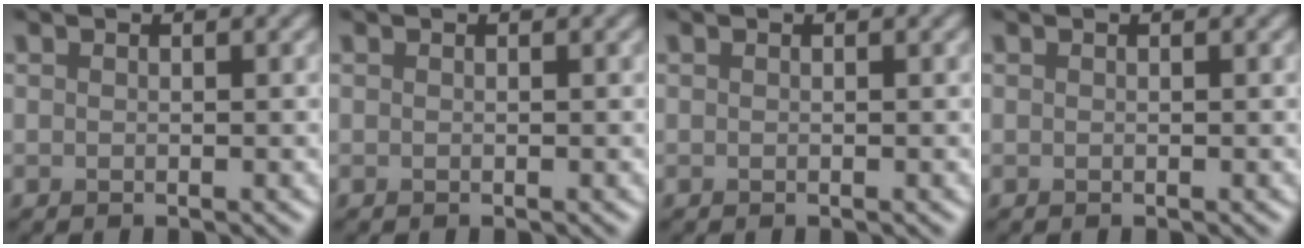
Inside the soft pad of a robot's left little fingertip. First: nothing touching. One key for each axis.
{"total": 0.0}
{"total": 0.0}
{"total": 0.0}